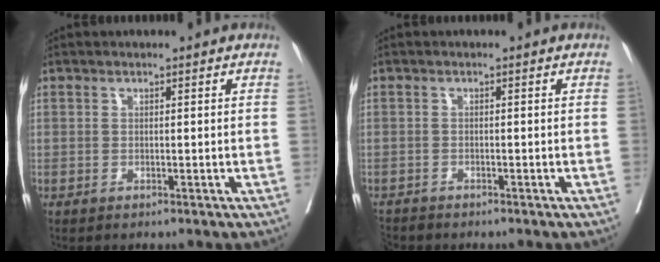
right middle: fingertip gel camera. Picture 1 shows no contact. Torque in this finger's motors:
{"motor_torque": [-0.04, -0.01, -0.04, 0.00]}